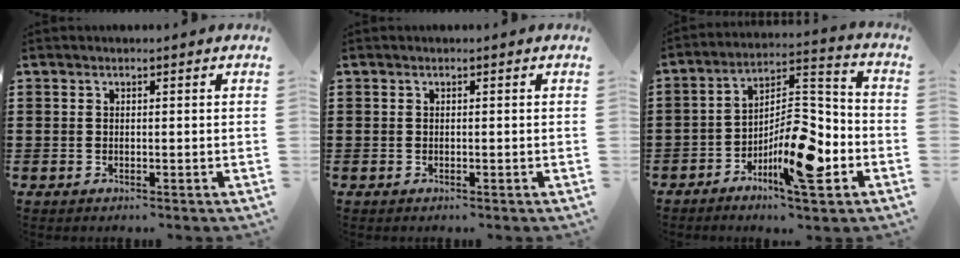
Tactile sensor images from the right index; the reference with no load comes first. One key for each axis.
{"total": 0.0}
{"total": 12.3, "fx": -5.9, "fy": 4.1, "fz": 10.0, "tx": -0.173, "ty": 0.014, "tz": -0.106}